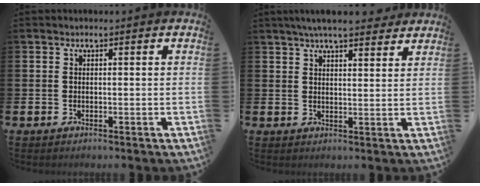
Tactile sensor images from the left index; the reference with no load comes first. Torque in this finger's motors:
{"motor_torque": [0.87, -0.93, 1.06, 0.21]}